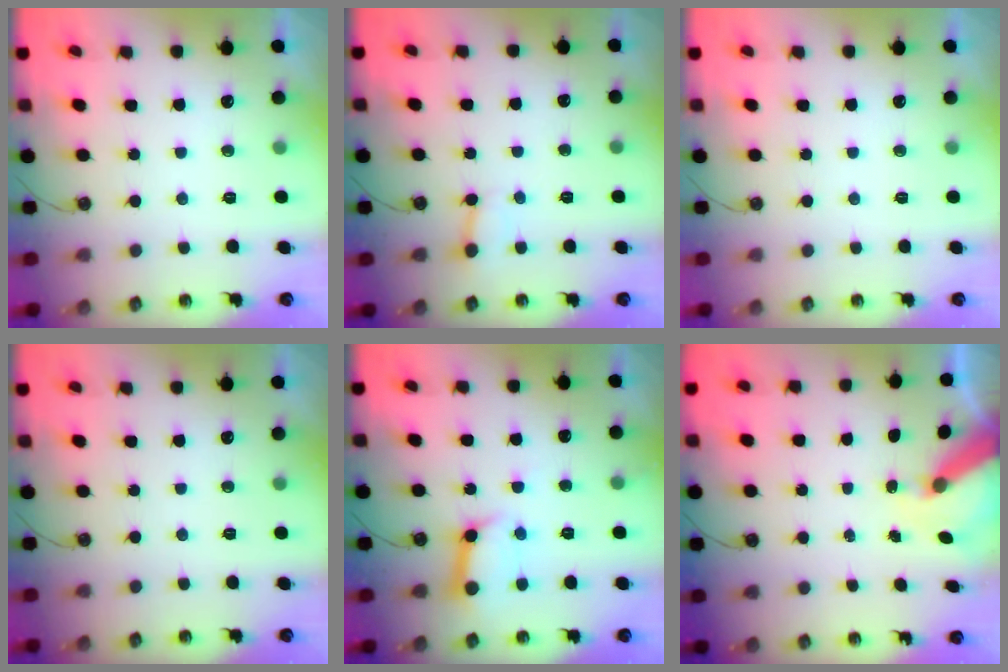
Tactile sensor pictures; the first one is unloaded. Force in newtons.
{"total": 2.7, "press": 2.7, "slide": 0.4}
{"total": 0.0}
{"total": 0.0}
{"total": 10.8, "press": 10.8, "slide": 1.3}
{"total": 8.2, "press": 8.1, "slide": 0.8}